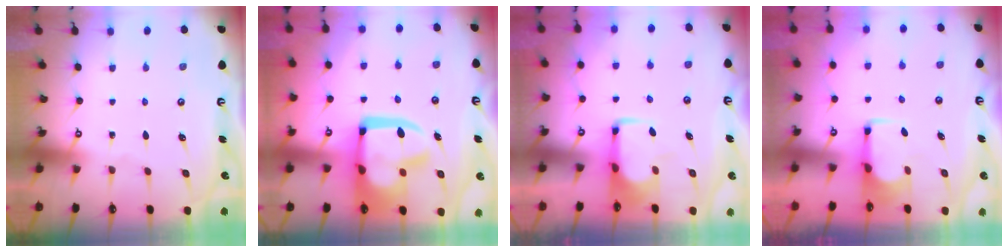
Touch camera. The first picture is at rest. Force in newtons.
{"total": 12.7, "press": 12.5, "slide": 1.9}
{"total": 1.6, "press": 1.5, "slide": 0.4}
{"total": 1.8, "press": 1.6, "slide": 0.9}